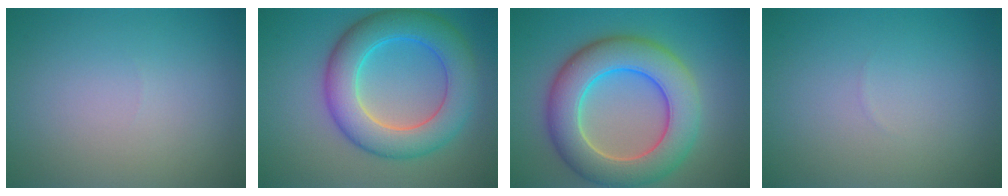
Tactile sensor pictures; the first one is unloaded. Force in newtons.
{"total": 7.9, "press": 7.9, "slide": 0.2}
{"total": 9.3, "press": 9.2, "slide": 0.7}
{"total": 0.0}